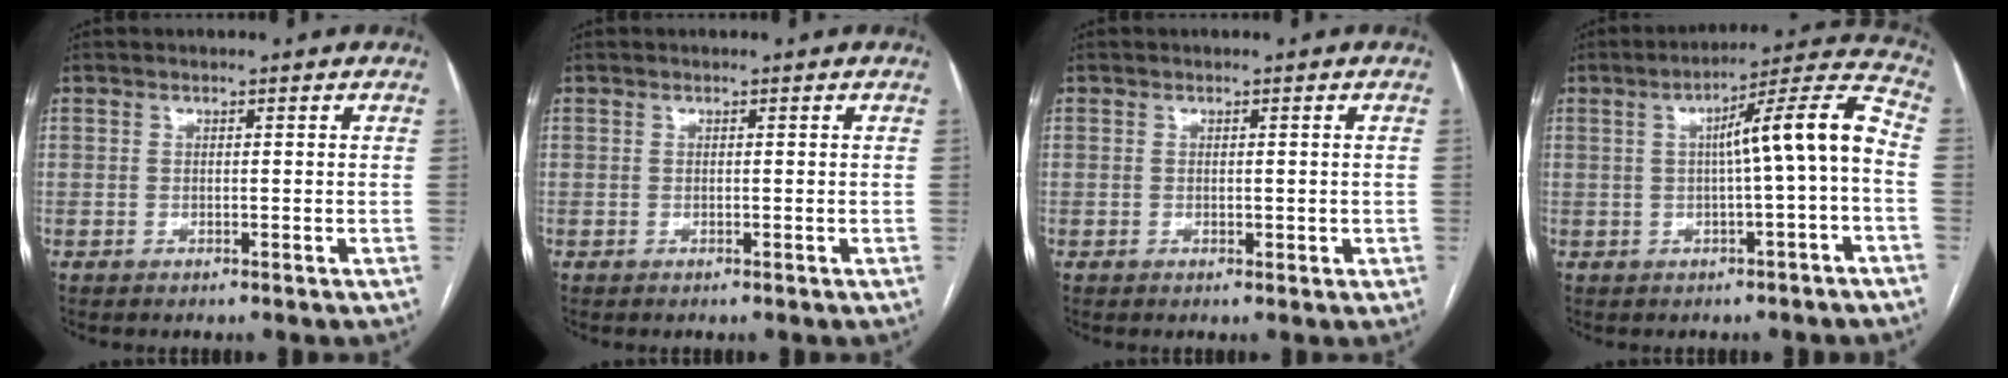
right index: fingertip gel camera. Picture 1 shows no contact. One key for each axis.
{"total": 0.0}
{"total": 1.1, "fx": 0.0, "fy": 0.9, "fz": 0.8, "tx": -0.009, "ty": 0.000, "tz": 0.005}
{"total": 10.5, "fx": -0.6, "fy": -0.1, "fz": 10.5, "tx": -0.149, "ty": 0.030, "tz": -0.010}